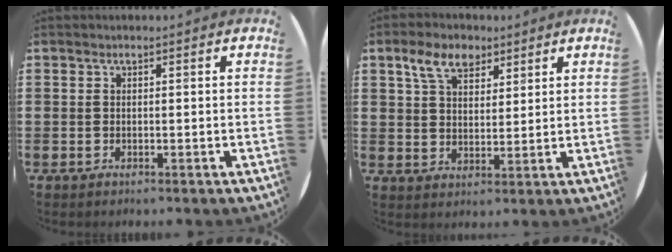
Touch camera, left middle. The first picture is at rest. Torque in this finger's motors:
{"motor_torque": [0.90, -0.73, 0.14, 0.13]}